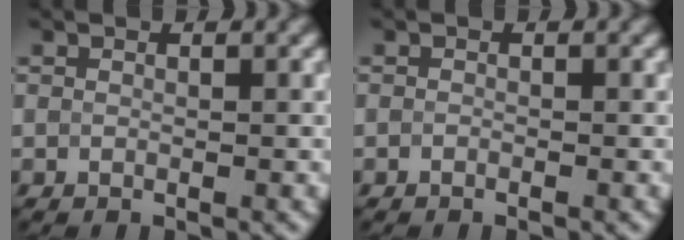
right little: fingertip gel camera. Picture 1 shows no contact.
{"total": 1.1, "force": [-1.0, -0.3, -0.4], "torque": [0.003, -0.003, -0.012]}